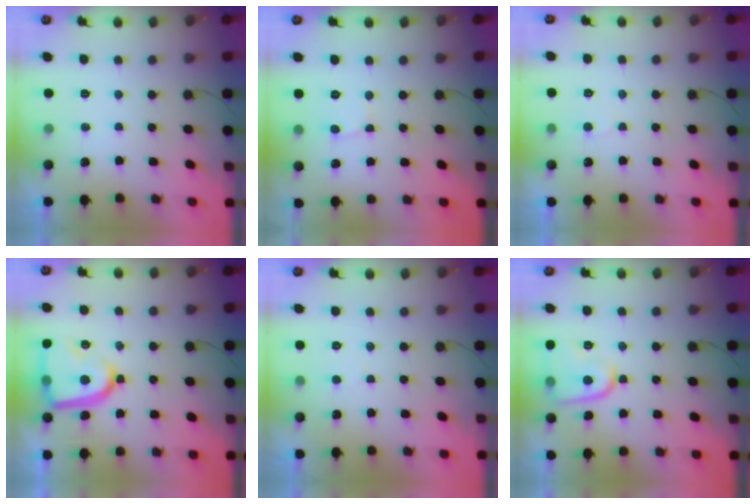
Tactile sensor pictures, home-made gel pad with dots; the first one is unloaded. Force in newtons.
{"total": 2.9, "press": 2.8, "slide": 0.3}
{"total": 2.5, "press": 2.5, "slide": 0.1}
{"total": 18.1, "press": 18.0, "slide": 1.4}
{"total": 2.8, "press": 2.8, "slide": 0.3}
{"total": 10.4, "press": 10.4, "slide": 0.4}